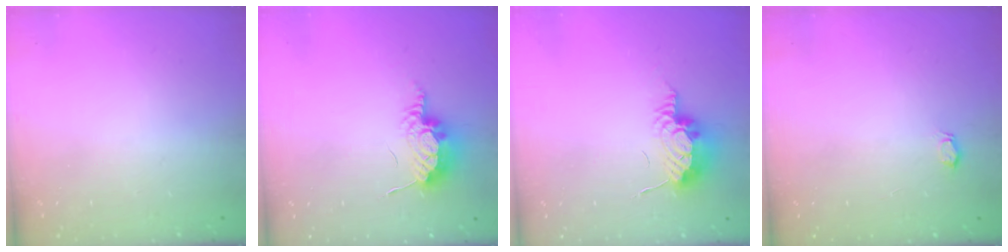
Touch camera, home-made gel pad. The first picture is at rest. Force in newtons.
{"total": 8.1, "press": 8.1, "slide": 0.1}
{"total": 9.2, "press": 8.7, "slide": 2.8}
{"total": 2.7, "press": 2.7, "slide": 0.3}